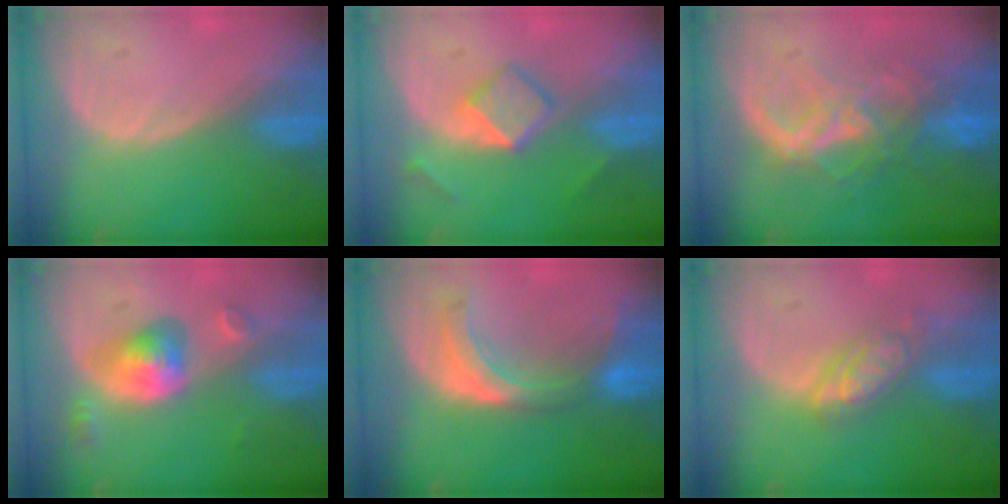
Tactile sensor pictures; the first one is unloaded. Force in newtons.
{"total": 5.2, "press": 4.5, "slide": 2.7}
{"total": 8.7, "press": 7.6, "slide": 4.4}
{"total": 5.8, "press": 5.3, "slide": 2.4}
{"total": 7.2, "press": 6.7, "slide": 2.8}
{"total": 5.6, "press": 5.1, "slide": 2.4}